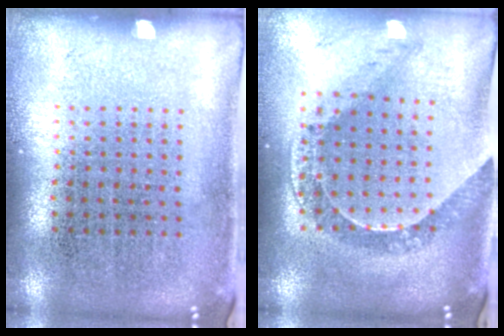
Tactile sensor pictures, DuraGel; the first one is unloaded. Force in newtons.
{"total": 0.5, "press": 0.5, "slide": 0.1}